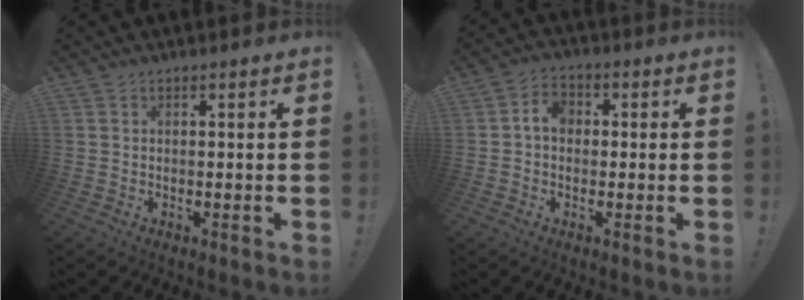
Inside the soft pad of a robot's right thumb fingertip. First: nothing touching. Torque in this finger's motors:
{"motor_torque": [0.61, 0.80, 0.55, -0.30, 0.00]}